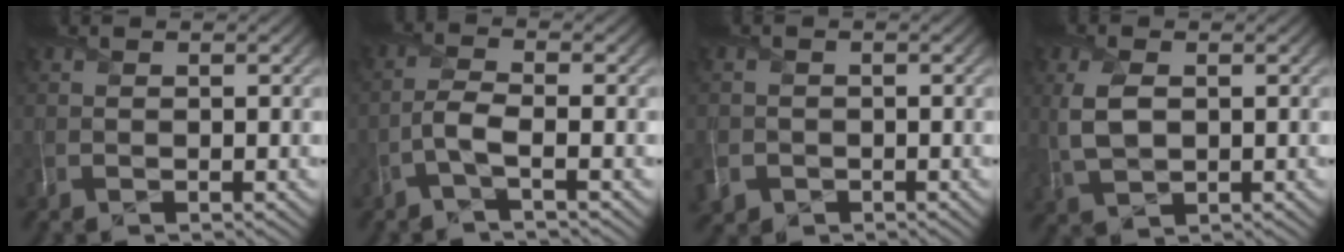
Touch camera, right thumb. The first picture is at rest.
{"total": 2.8, "force": [-1.2, 0.4, 2.4], "torque": [-0.053, 0.009, -0.039]}
{"total": 3.0, "force": [-1.4, 2.5, 0.9], "torque": [-0.022, -0.009, -0.031]}
{"total": 4.5, "force": [0.9, 2.6, 3.5], "torque": [-0.093, 0.002, 0.020]}